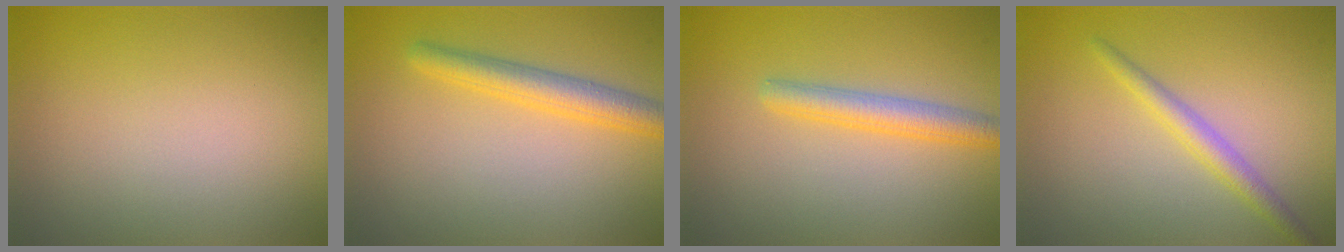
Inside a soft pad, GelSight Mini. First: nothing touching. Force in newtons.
{"total": 3.3, "press": 3.3, "slide": 0.1}
{"total": 2.8, "press": 2.8, "slide": 0.0}
{"total": 2.2, "press": 2.2, "slide": 0.1}